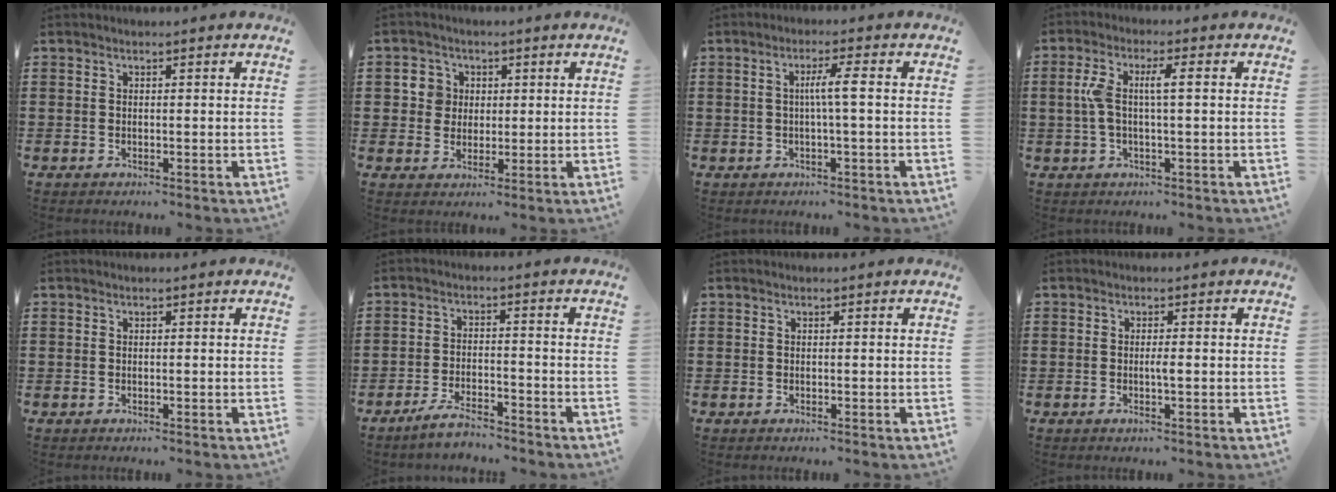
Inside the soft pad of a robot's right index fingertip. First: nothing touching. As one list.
[{"total": 4.1, "force": [0.8, 3.8, 1.0], "torque": [-0.030, 0.009, 0.011]}, {"total": 3.6, "force": [-0.1, -0.1, 3.6], "torque": [-0.068, -0.002, -0.007]}, {"total": 5.2, "force": [0.2, 1.1, 5.1], "torque": [-0.117, -0.004, -0.009]}, {"total": 0.0}, {"total": 4.1, "force": [-3.7, 0.4, 1.5], "torque": [-0.035, 0.004, -0.074]}, {"total": 0.0}, {"total": 1.4, "force": [-0.3, 0.0, 1.4], "torque": [-0.027, -0.004, -0.006]}]